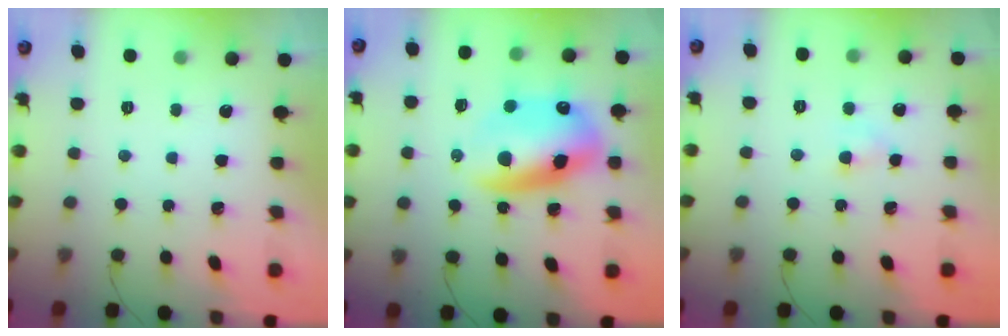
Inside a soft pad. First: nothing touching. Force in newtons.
{"total": 16.4, "press": 15.8, "slide": 4.4}
{"total": 3.0, "press": 2.8, "slide": 1.0}